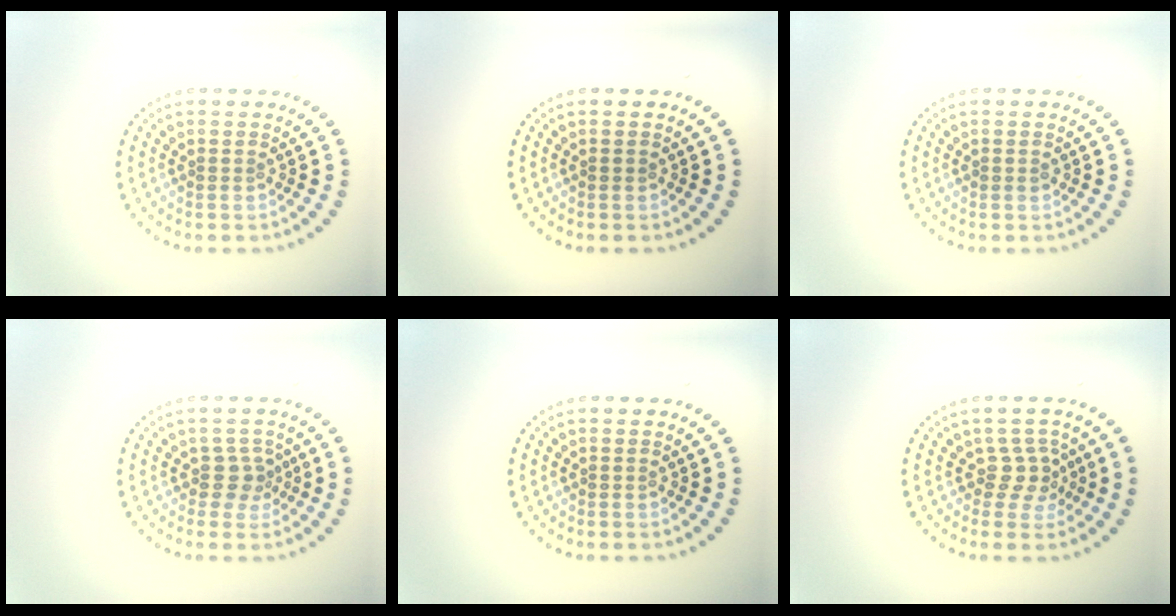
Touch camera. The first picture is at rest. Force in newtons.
{"total": 0.5, "press": 0.5, "slide": 0.1}
{"total": 0.6, "press": 0.6, "slide": 0.2}
{"total": 2.0, "press": 1.6, "slide": 1.3}
{"total": 0.0}
{"total": 2.1, "press": 1.4, "slide": 1.5}